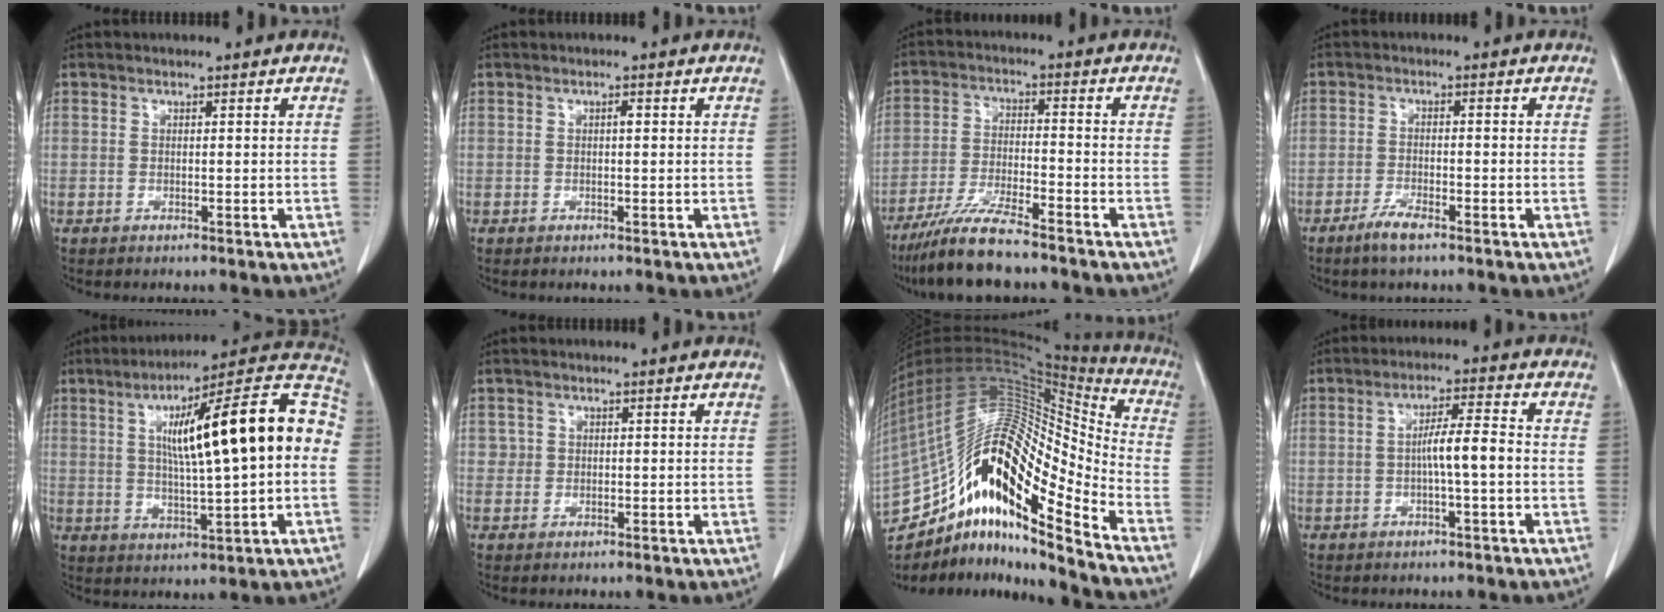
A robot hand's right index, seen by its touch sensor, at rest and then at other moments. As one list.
[{"total": 0.7, "force": [0.1, 0.2, 0.7], "torque": [-0.009, 0.002, 0.000]}, {"total": 9.4, "force": [-7.8, 0.5, 5.2], "torque": [-0.098, -0.026, -0.142]}, {"total": 3.6, "force": [-2.6, 0.5, 2.4], "torque": [-0.052, -0.003, -0.049]}, {"total": 20.7, "force": [2.6, 2.7, 20.4], "torque": [-0.301, 0.039, 0.029]}, {"total": 1.2, "force": [0.3, 1.1, 0.0], "torque": [0.012, 0.003, 0.000]}, {"total": 28.3, "force": [-16.0, 6.9, 22.2], "torque": [-0.429, 0.025, -0.281]}, {"total": 5.2, "force": [-0.8, 0.2, 5.1], "torque": [-0.088, 0.011, -0.013]}]